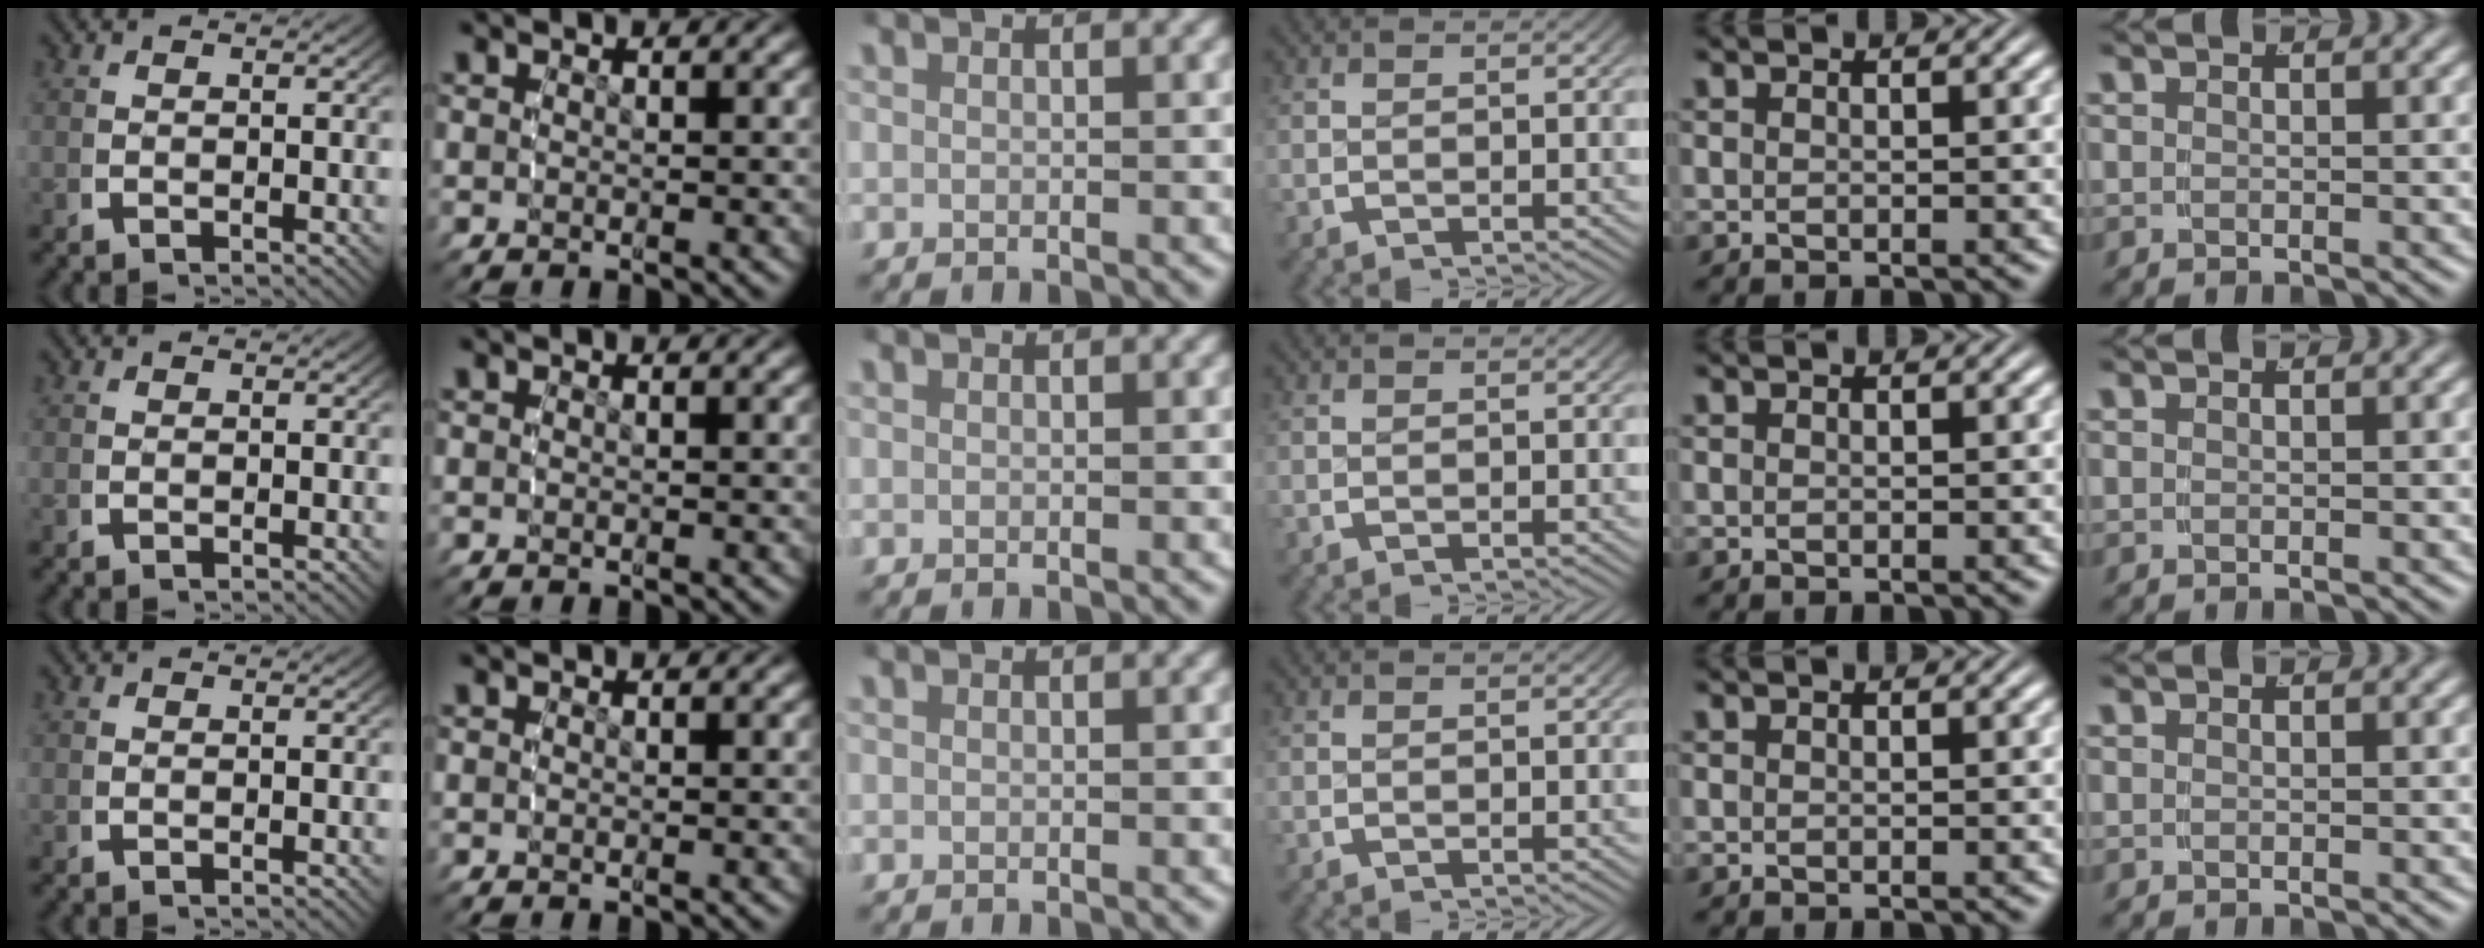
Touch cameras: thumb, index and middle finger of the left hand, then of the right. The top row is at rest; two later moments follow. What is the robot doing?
{"motion": "reach", "object": "shirt"}